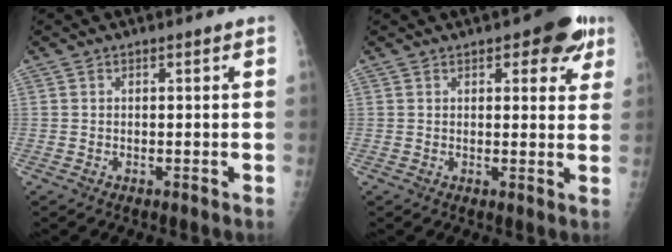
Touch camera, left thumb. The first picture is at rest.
{"total": 7.7, "force": [4.1, 3.4, 5.5], "torque": [-0.035, -0.012, 0.044]}